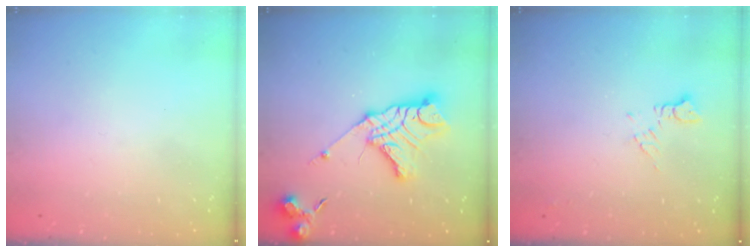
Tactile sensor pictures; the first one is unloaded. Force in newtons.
{"total": 18.7, "press": 18.6, "slide": 1.5}
{"total": 7.0, "press": 6.9, "slide": 0.8}